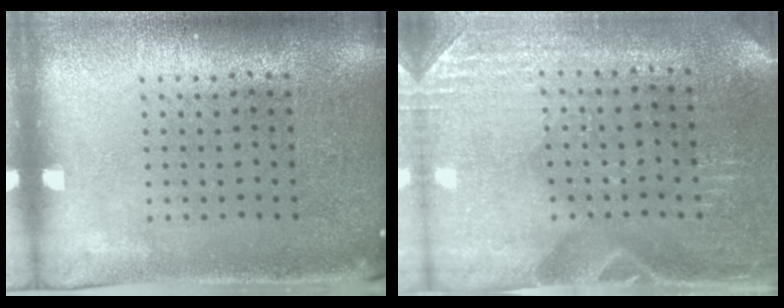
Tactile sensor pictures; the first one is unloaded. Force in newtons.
{"total": 2.9, "press": 2.8, "slide": 0.9}